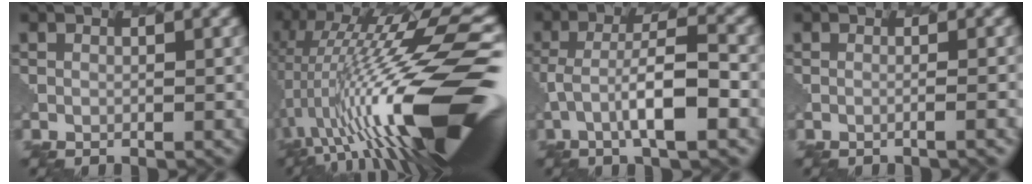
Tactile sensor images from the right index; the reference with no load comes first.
{"total": 17.2, "force": [-1.8, 4.7, 16.4], "torque": [-0.268, 0.029, -0.033]}
{"total": 5.7, "force": [-1.7, 1.3, 5.3], "torque": [-0.103, 0.006, -0.034]}
{"total": 1.6, "force": [-0.3, 0.5, 1.5], "torque": [-0.004, 0.002, -0.021]}